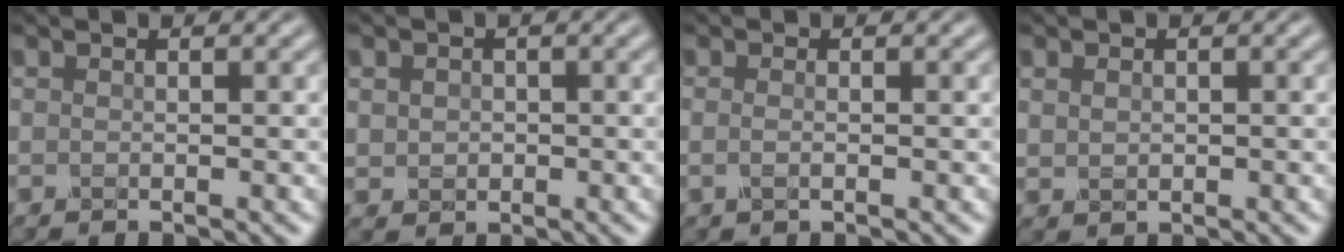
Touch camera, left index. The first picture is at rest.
{"total": 1.7, "force": [0.1, 1.5, 0.6], "torque": [-0.011, -0.005, 0.003]}
{"total": 0.9, "force": [-0.1, 0.4, 0.8], "torque": [-0.019, -0.004, -0.004]}
{"total": 1.1, "force": [0.3, 0.9, 0.6], "torque": [-0.012, -0.002, 0.011]}